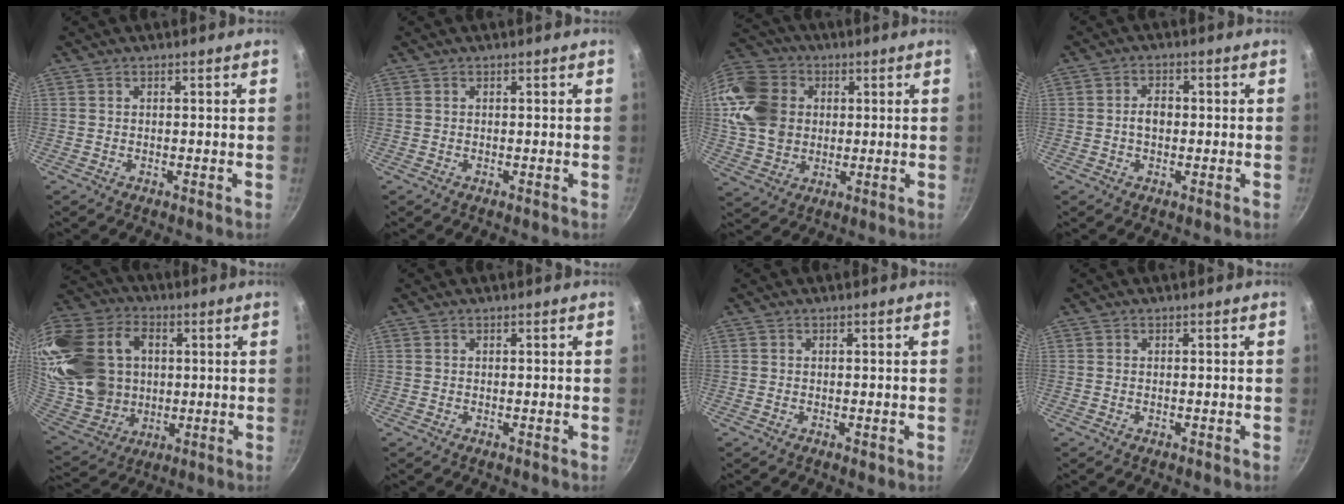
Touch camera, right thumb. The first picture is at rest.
{"total": 0.0}
{"total": 18.0, "force": [3.2, 14.7, 9.8], "torque": [-0.188, 0.018, 0.059]}
{"total": 3.4, "force": [-0.2, 2.4, 2.4], "torque": [-0.026, 0.012, -0.006]}
{"total": 30.3, "force": [5.2, 23.2, 18.8], "torque": [-0.409, 0.025, 0.110]}
{"total": 0.0}
{"total": 0.5, "force": [-0.1, 0.3, 0.4], "torque": [-0.004, 0.000, -0.002]}
{"total": 0.0}